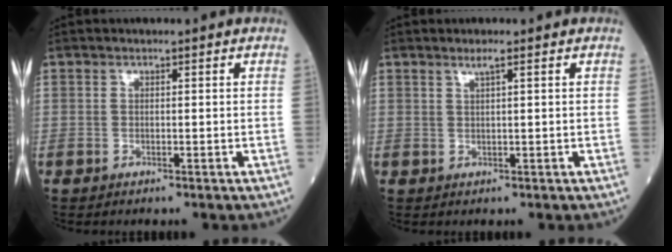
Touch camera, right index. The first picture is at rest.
{"total": 1.4, "force": [0.8, -0.2, 1.1], "torque": [-0.025, 0.000, 0.017]}